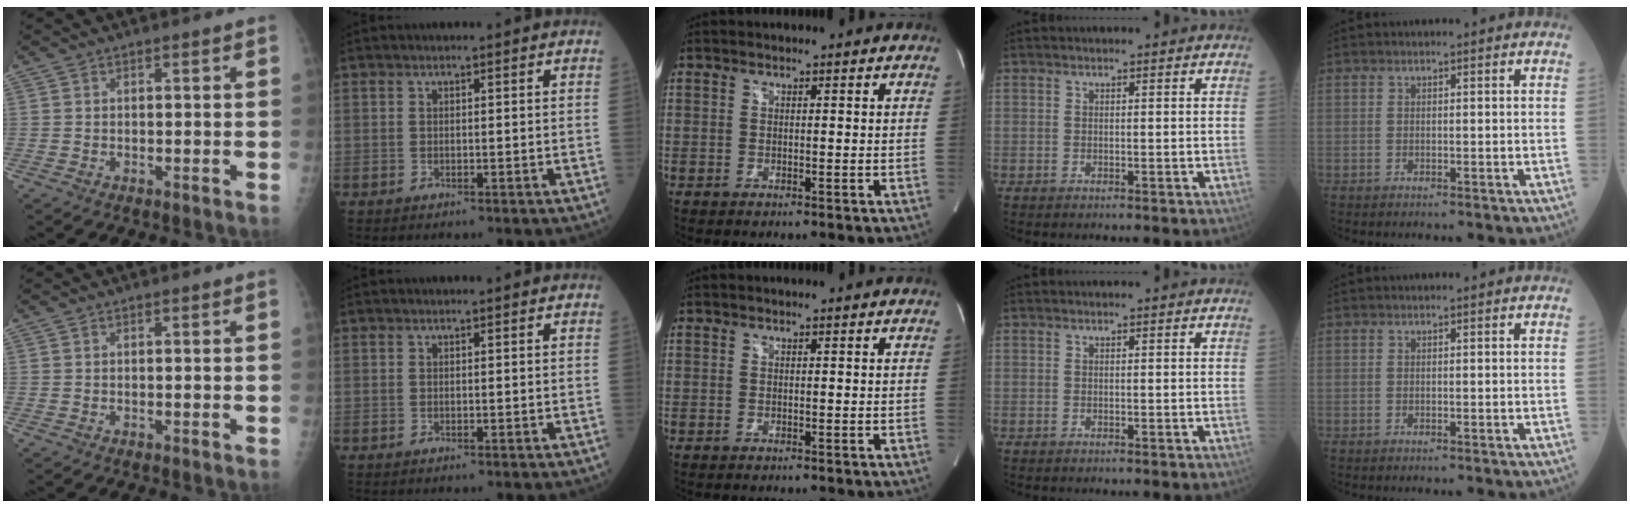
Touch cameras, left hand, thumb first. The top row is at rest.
{}